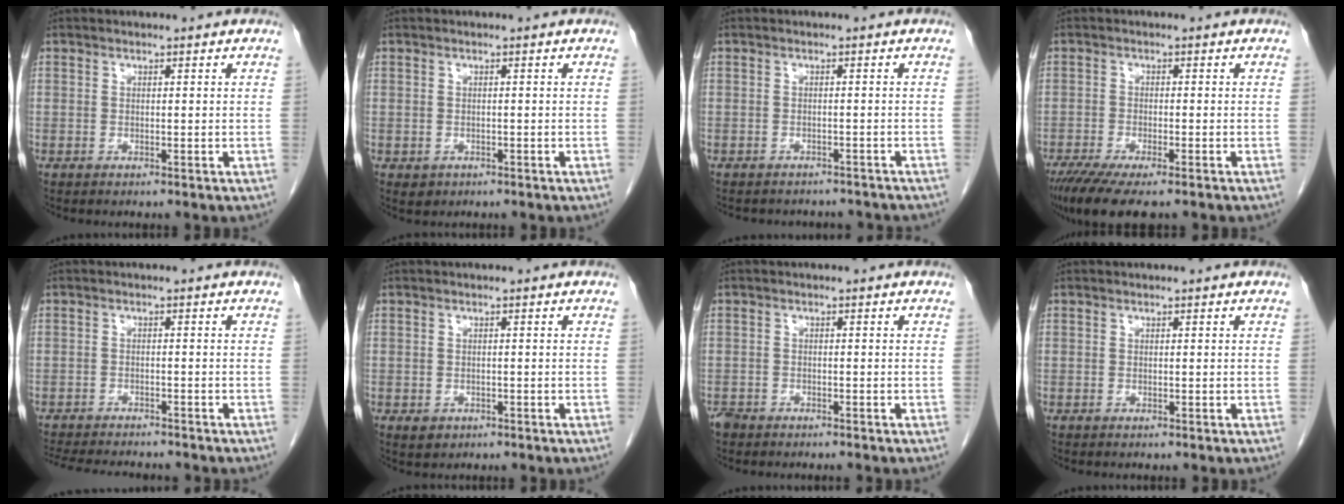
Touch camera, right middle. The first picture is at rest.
{"total": 1.3, "force": [-0.5, 1.2, 0.4], "torque": [-0.007, 0.003, 0.000]}
{"total": 8.2, "force": [-7.5, 2.9, 1.8], "torque": [-0.026, 0.007, -0.077]}
{"total": 9.0, "force": [-6.7, 1.7, 5.7], "torque": [-0.089, -0.019, -0.109]}
{"total": 10.6, "force": [-9.6, 2.1, 3.9], "torque": [-0.070, -0.008, -0.137]}
{"total": 1.7, "force": [-0.8, 1.3, 0.6], "torque": [-0.010, 0.002, -0.002]}
{"total": 1.8, "force": [-1.7, 0.6, 0.4], "torque": [-0.010, -0.001, -0.029]}
{"total": 0.0}